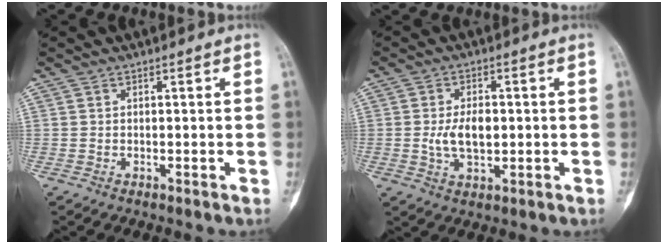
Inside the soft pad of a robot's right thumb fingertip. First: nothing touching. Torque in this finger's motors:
{"motor_torque": [1.15, 1.03, 0.48, -0.59, 0.22]}